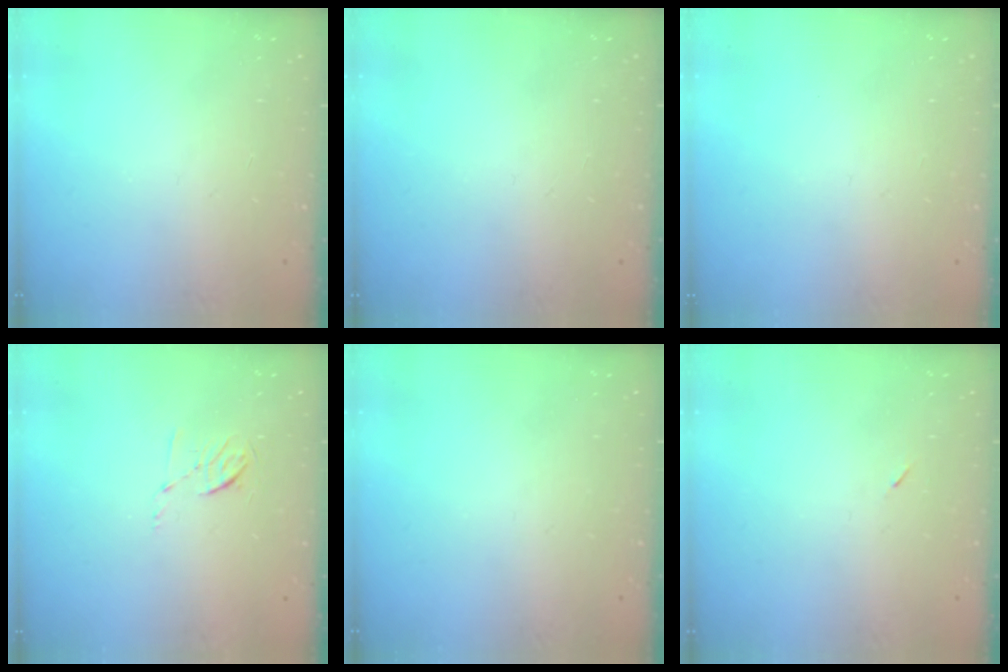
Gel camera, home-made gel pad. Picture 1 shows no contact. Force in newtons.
{"total": 0.0}
{"total": 0.0}
{"total": 5.4, "press": 5.1, "slide": 1.8}
{"total": 0.0}
{"total": 2.6, "press": 2.3, "slide": 1.2}